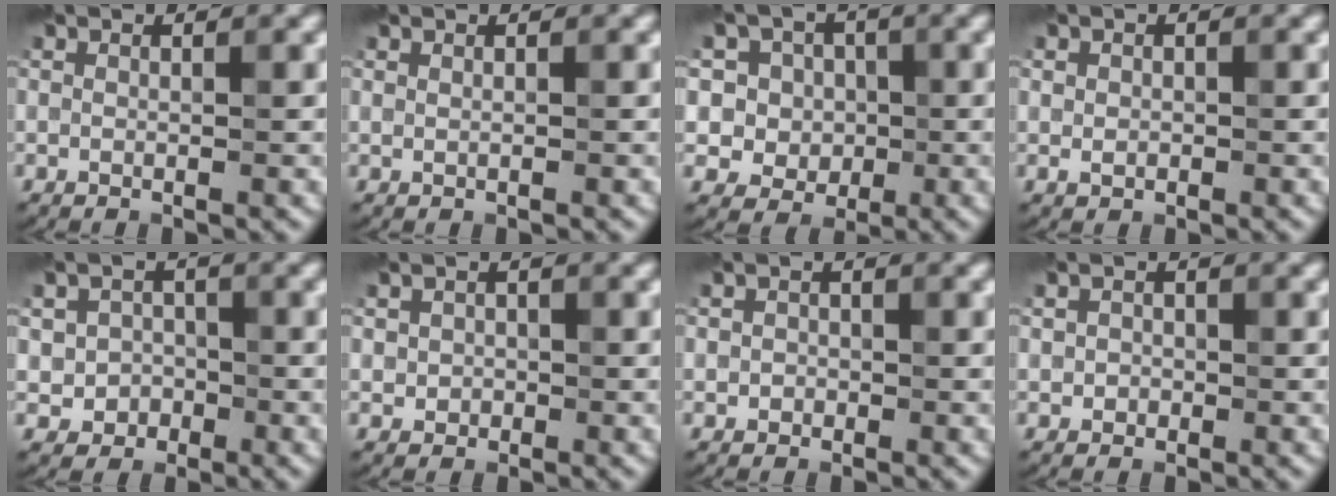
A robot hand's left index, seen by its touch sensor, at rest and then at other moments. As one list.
[{"total": 0.0}, {"total": 7.5, "force": [2.4, 6.6, 2.8], "torque": [-0.035, 0.014, 0.013]}, {"total": 1.3, "force": [0.0, 1.2, 0.6], "torque": [-0.005, -0.002, -0.001]}, {"total": 2.8, "force": [-0.6, 2.6, 0.9], "torque": [0.003, -0.001, -0.016]}, {"total": 1.4, "force": [0.0, 1.3, 0.5], "torque": [-0.004, -0.003, -0.004]}, {"total": 1.0, "force": [-0.1, 1.0, 0.3], "torque": [0.001, -0.002, -0.007]}, {"total": 1.3, "force": [0.0, 1.2, 0.4], "torque": [0.000, -0.002, -0.005]}]